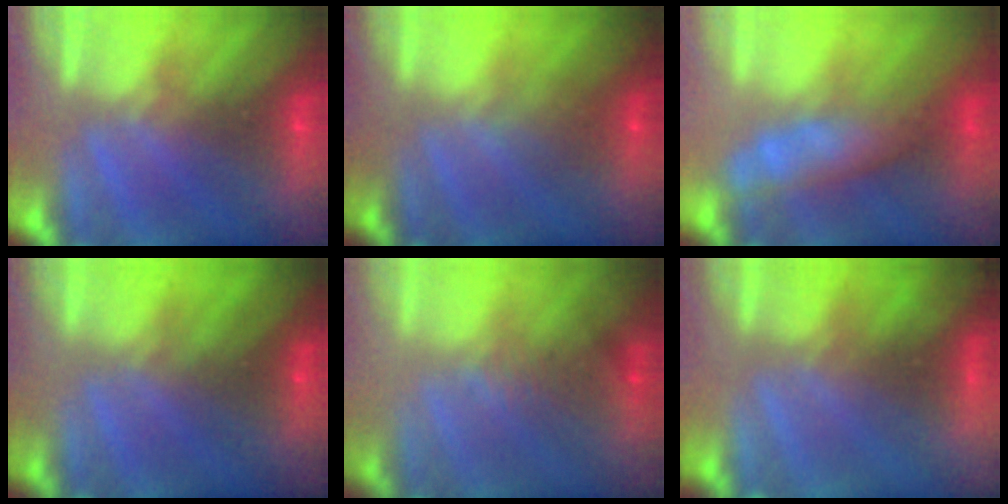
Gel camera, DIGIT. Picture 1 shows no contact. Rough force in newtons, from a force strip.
{"total": 1.0}
{"total": 3.2}
{"total": 2.2}
{"total": 2.5}
{"total": 4.8}